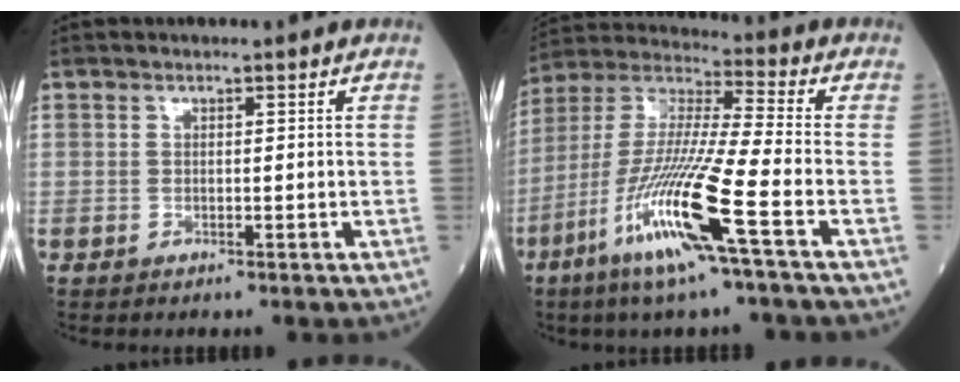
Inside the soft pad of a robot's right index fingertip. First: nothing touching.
{"total": 16.5, "force": [-7.4, -0.3, 14.7], "torque": [-0.312, -0.026, -0.146]}